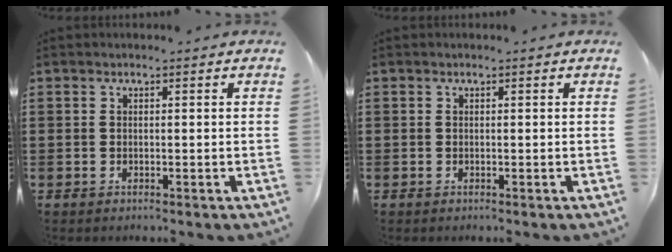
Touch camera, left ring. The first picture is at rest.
{"total": 0.0}